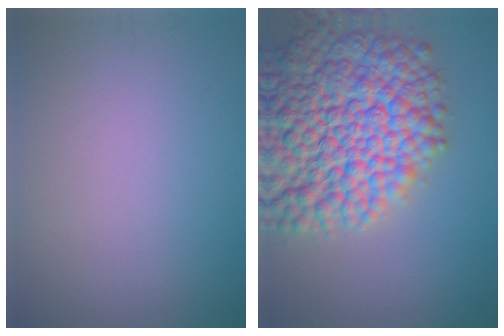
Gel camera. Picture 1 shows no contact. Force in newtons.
{"total": 15.3, "press": 15.3, "slide": 0.5}